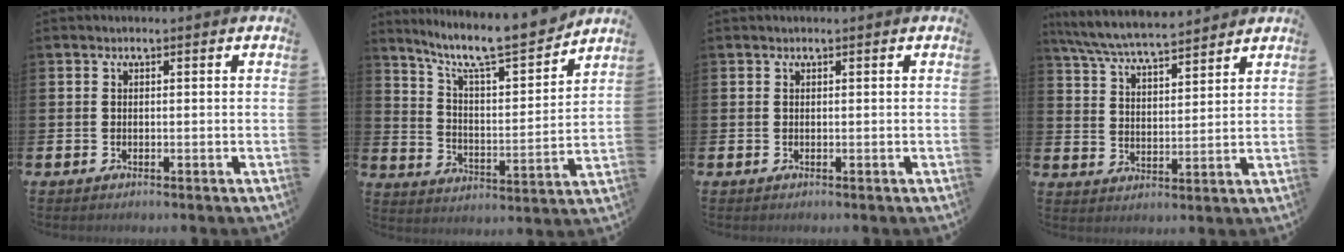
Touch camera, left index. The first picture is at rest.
{"total": 10.2, "force": [9.1, 1.6, 4.3], "torque": [-0.107, -0.065, 0.152]}
{"total": 0.0}
{"total": 7.0, "force": [6.7, 0.6, 2.0], "torque": [-0.064, -0.034, 0.120]}